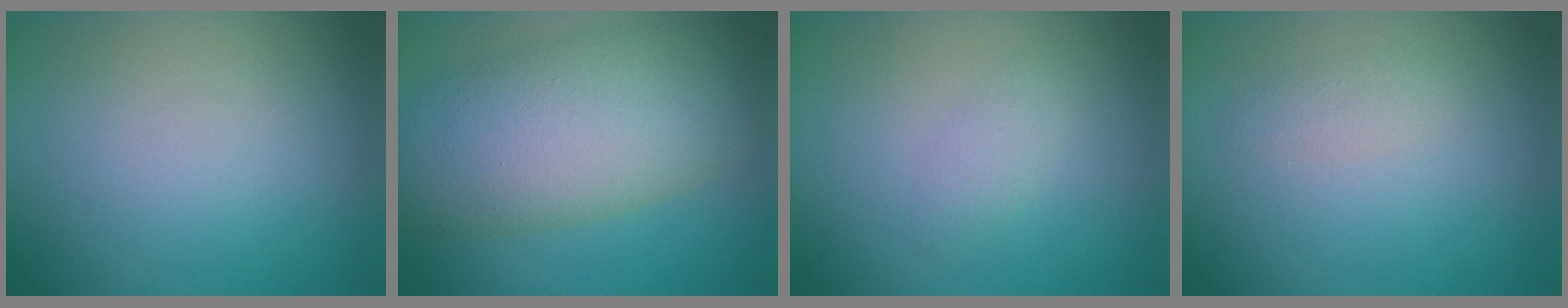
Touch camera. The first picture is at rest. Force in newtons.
{"total": 9.9, "press": 9.9, "slide": 0.4}
{"total": 1.2, "press": 1.2, "slide": 0.1}
{"total": 1.1, "press": 1.1, "slide": 0.1}